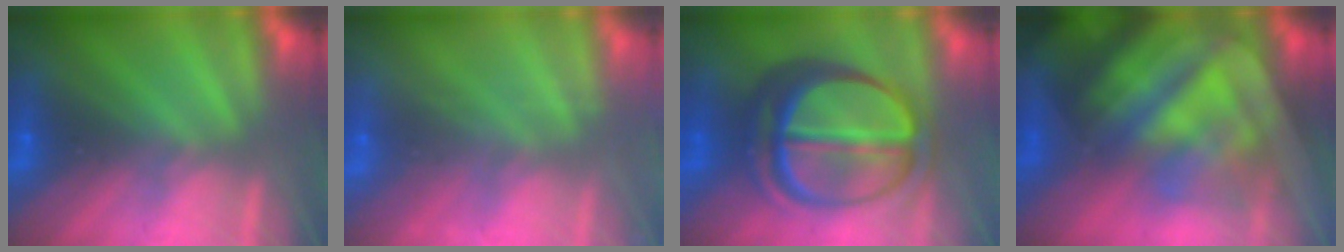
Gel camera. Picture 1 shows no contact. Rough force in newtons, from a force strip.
{"total": 2.2}
{"total": 8.3}
{"total": 9.2}